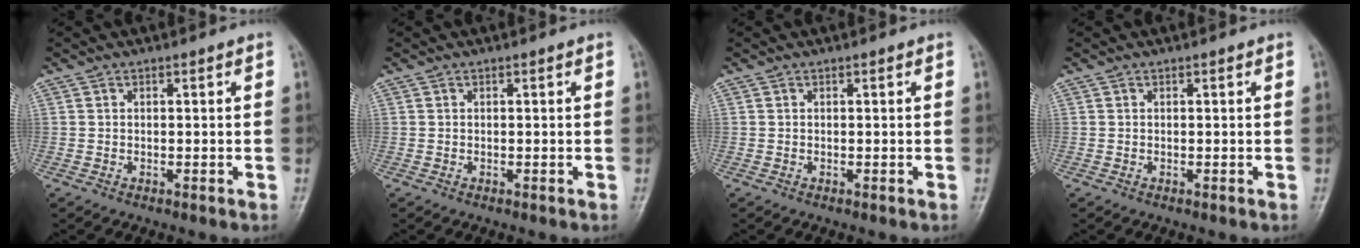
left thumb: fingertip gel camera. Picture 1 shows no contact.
{"total": 0.0}
{"total": 0.0}
{"total": 0.0}